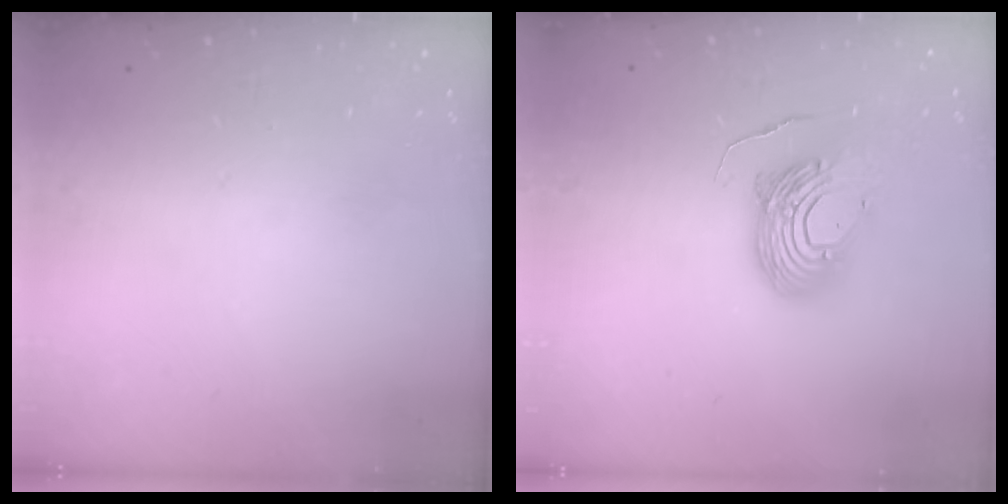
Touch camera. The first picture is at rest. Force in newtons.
{"total": 12.7, "press": 12.6, "slide": 1.6}